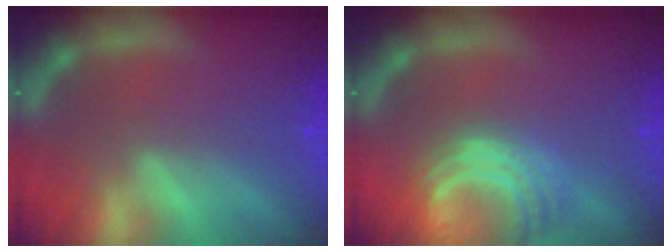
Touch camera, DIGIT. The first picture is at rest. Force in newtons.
{"total": 6.5}